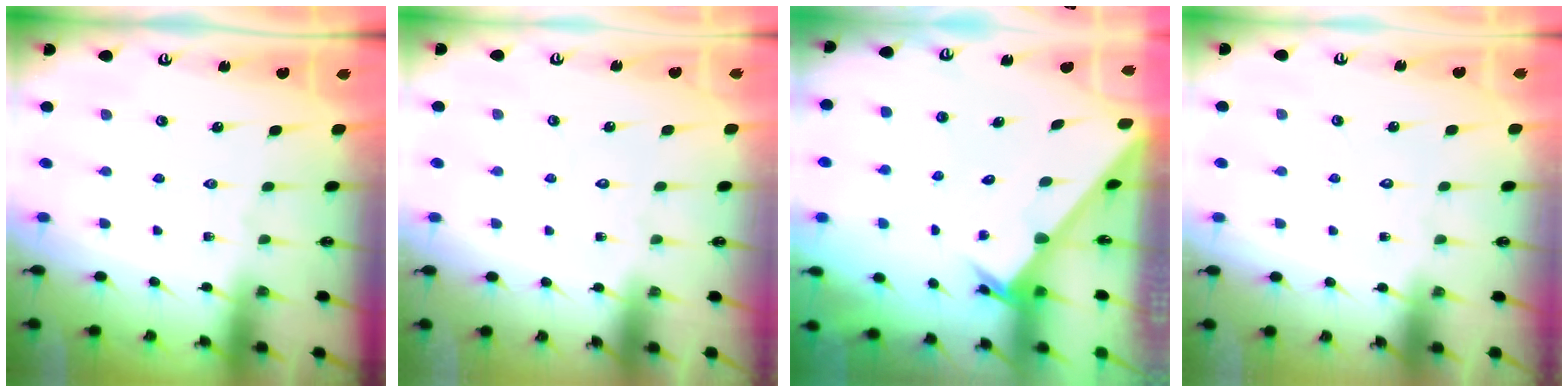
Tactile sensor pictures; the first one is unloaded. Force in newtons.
{"total": 1.6, "press": 1.6, "slide": 0.1}
{"total": 2.4, "press": 2.4, "slide": 0.2}
{"total": 1.6, "press": 1.5, "slide": 0.1}